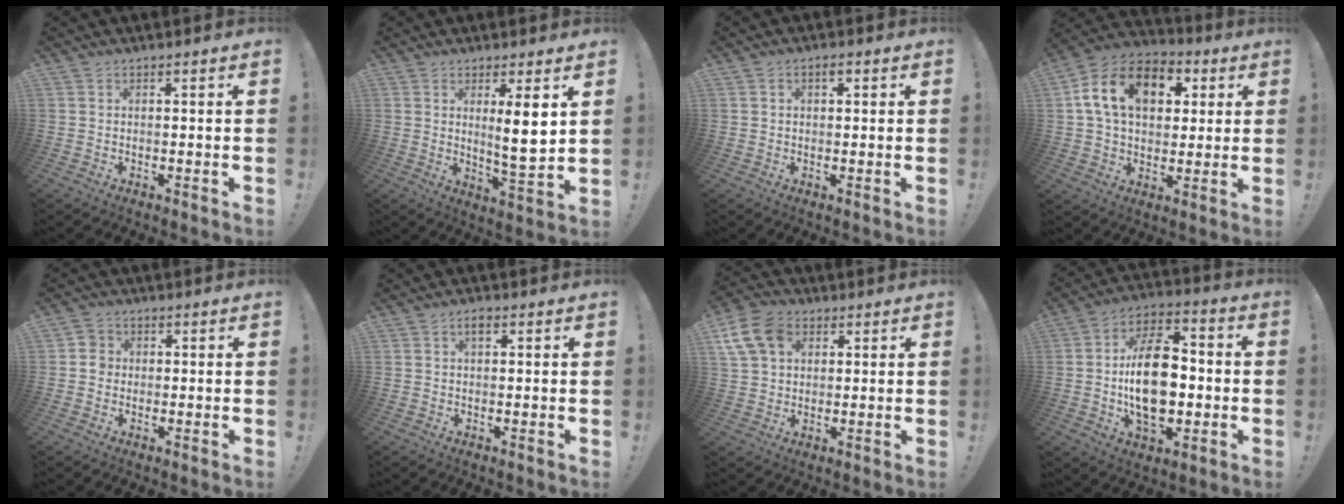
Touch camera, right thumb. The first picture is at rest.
{"total": 8.7, "force": [2.7, 0.8, 8.2], "torque": [-0.120, -0.023, 0.039]}
{"total": 2.0, "force": [0.5, 1.4, 1.4], "torque": [-0.023, 0.006, 0.006]}
{"total": 17.4, "force": [5.4, 11.8, 11.5], "torque": [-0.192, -0.002, 0.097]}
{"total": 3.8, "force": [-0.5, 3.5, 1.4], "torque": [-0.012, 0.010, -0.010]}
{"total": 1.9, "force": [0.8, 0.9, 1.5], "torque": [-0.025, 0.003, 0.011]}
{"total": 12.2, "force": [4.9, 8.9, 6.8], "torque": [-0.131, -0.012, 0.100]}
{"total": 20.7, "force": [-2.3, 12.4, 16.4], "torque": [-0.291, 0.011, -0.038]}